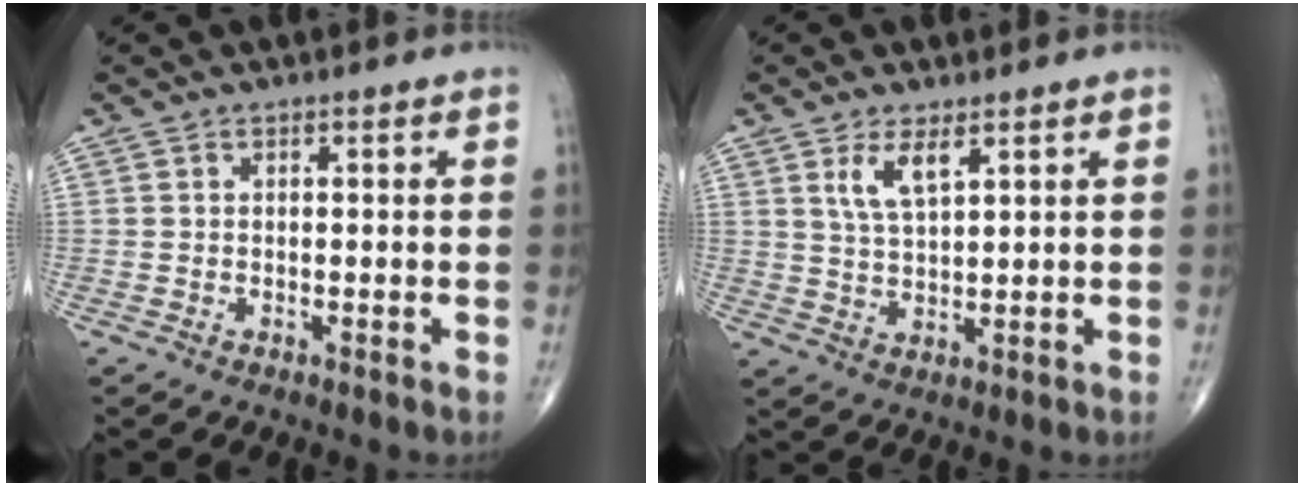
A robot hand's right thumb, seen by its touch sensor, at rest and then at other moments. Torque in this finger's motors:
{"motor_torque": [0.24, 0.31, 0.63, 0.42, 0.19]}